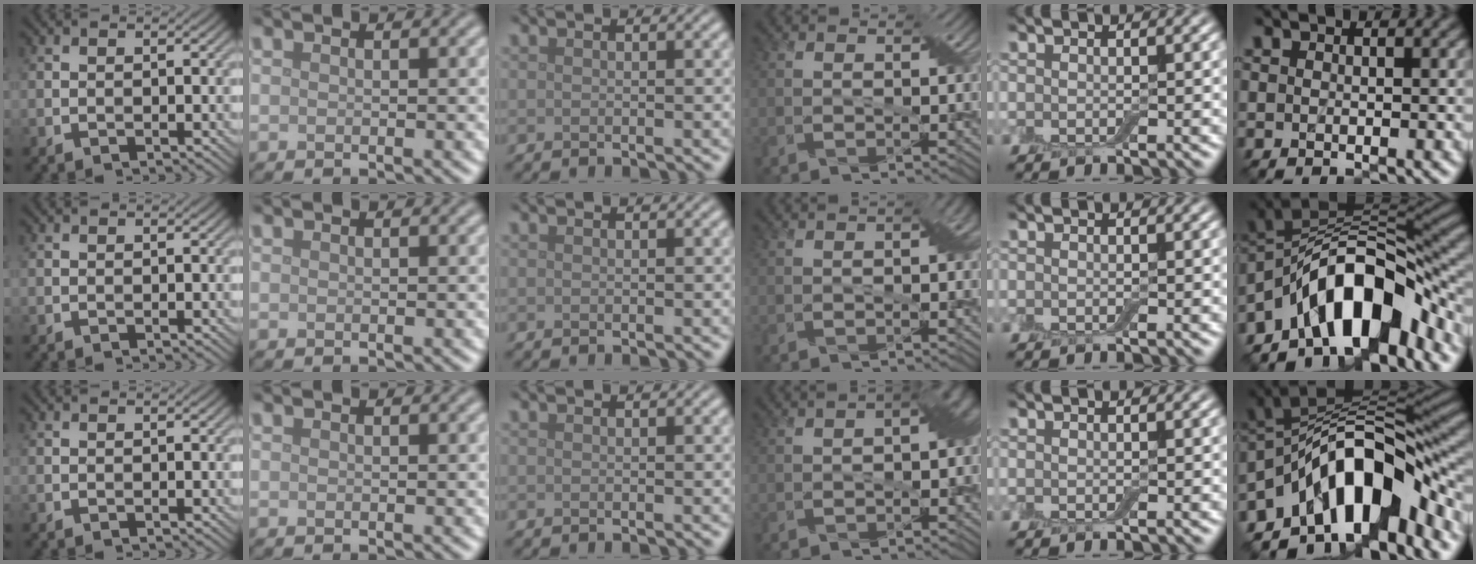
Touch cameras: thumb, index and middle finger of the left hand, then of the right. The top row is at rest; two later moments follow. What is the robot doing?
{"motion": "pour", "object": "bottle"}